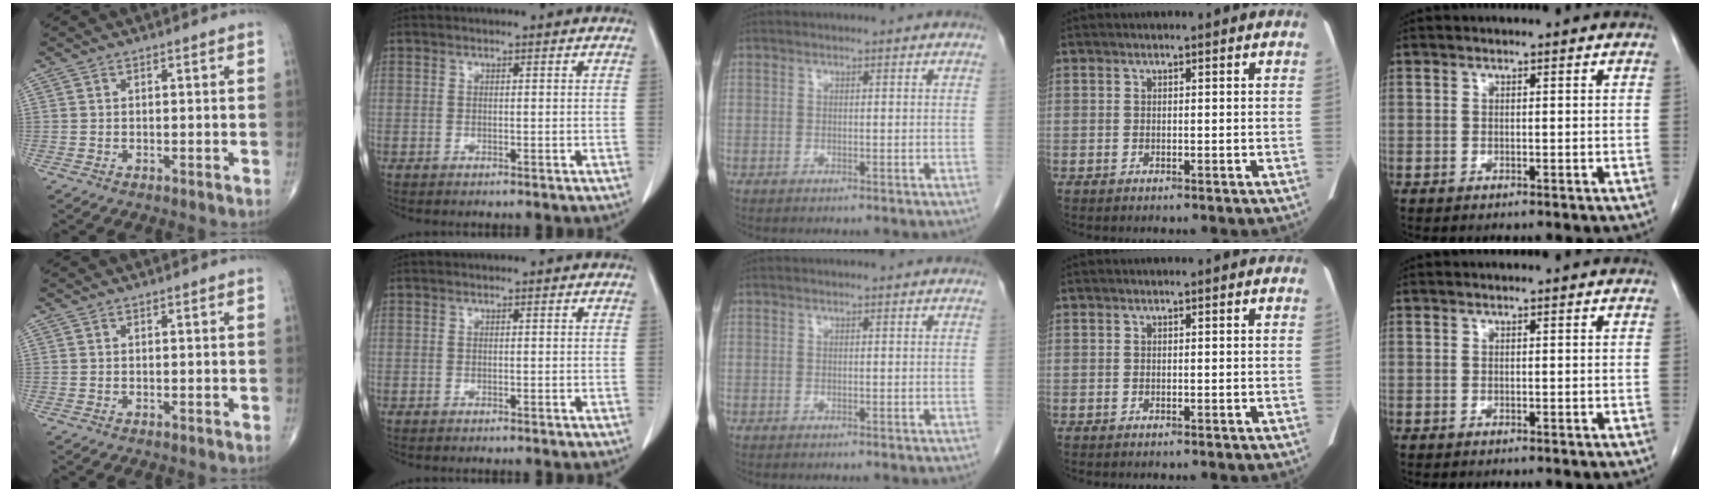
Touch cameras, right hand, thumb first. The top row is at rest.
{}